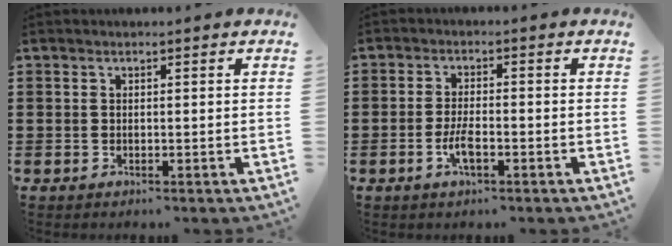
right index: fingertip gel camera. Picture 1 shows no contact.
{"total": 3.6, "force": [-1.4, 1.0, 3.1], "torque": [-0.068, -0.002, -0.029]}